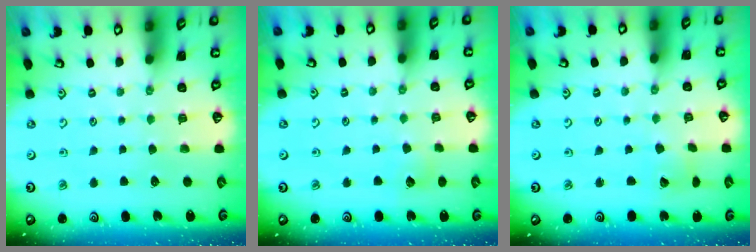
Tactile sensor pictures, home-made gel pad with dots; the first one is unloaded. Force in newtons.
{"total": 4.4, "press": 4.3, "slide": 0.4}
{"total": 2.6, "press": 2.6, "slide": 0.3}